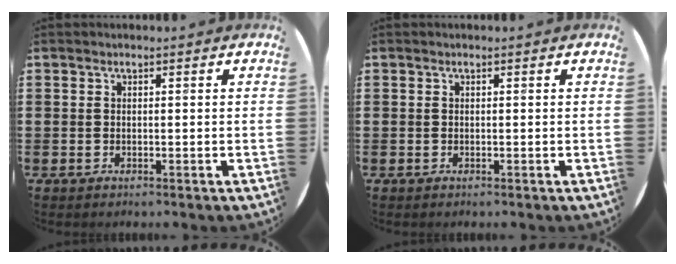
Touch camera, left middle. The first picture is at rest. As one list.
[{"total": 0.0}]